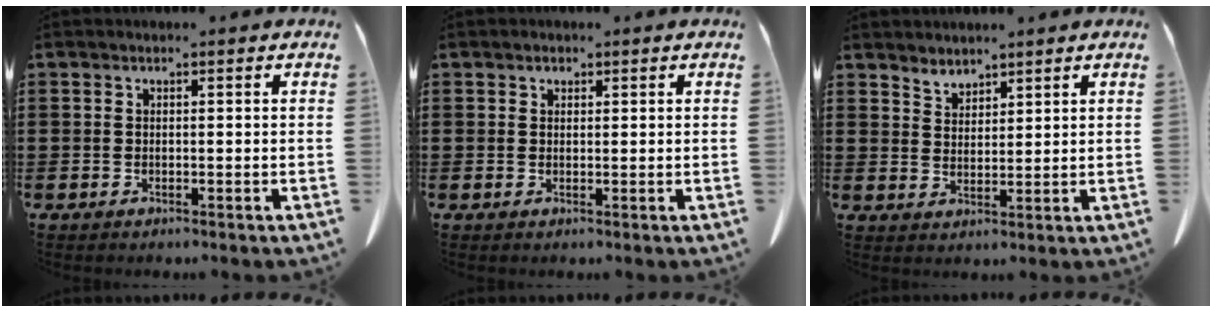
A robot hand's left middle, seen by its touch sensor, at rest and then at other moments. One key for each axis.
{"total": 0.9, "fx": 0.7, "fy": 0.5, "fz": 0.3, "tx": -0.008, "ty": 0.001, "tz": 0.014}
{"total": 2.7, "fx": 2.6, "fy": 0.5, "fz": -0.1, "tx": -0.005, "ty": -0.008, "tz": 0.052}